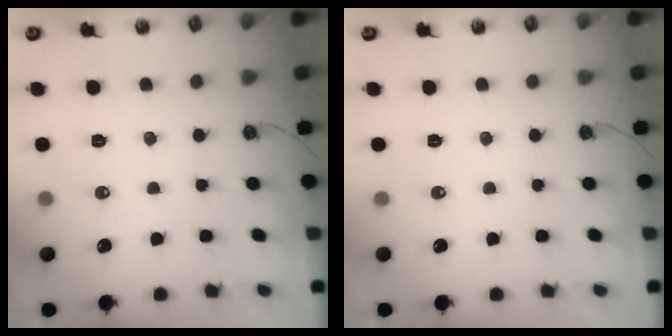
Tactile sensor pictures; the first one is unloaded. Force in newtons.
{"total": 0.0}